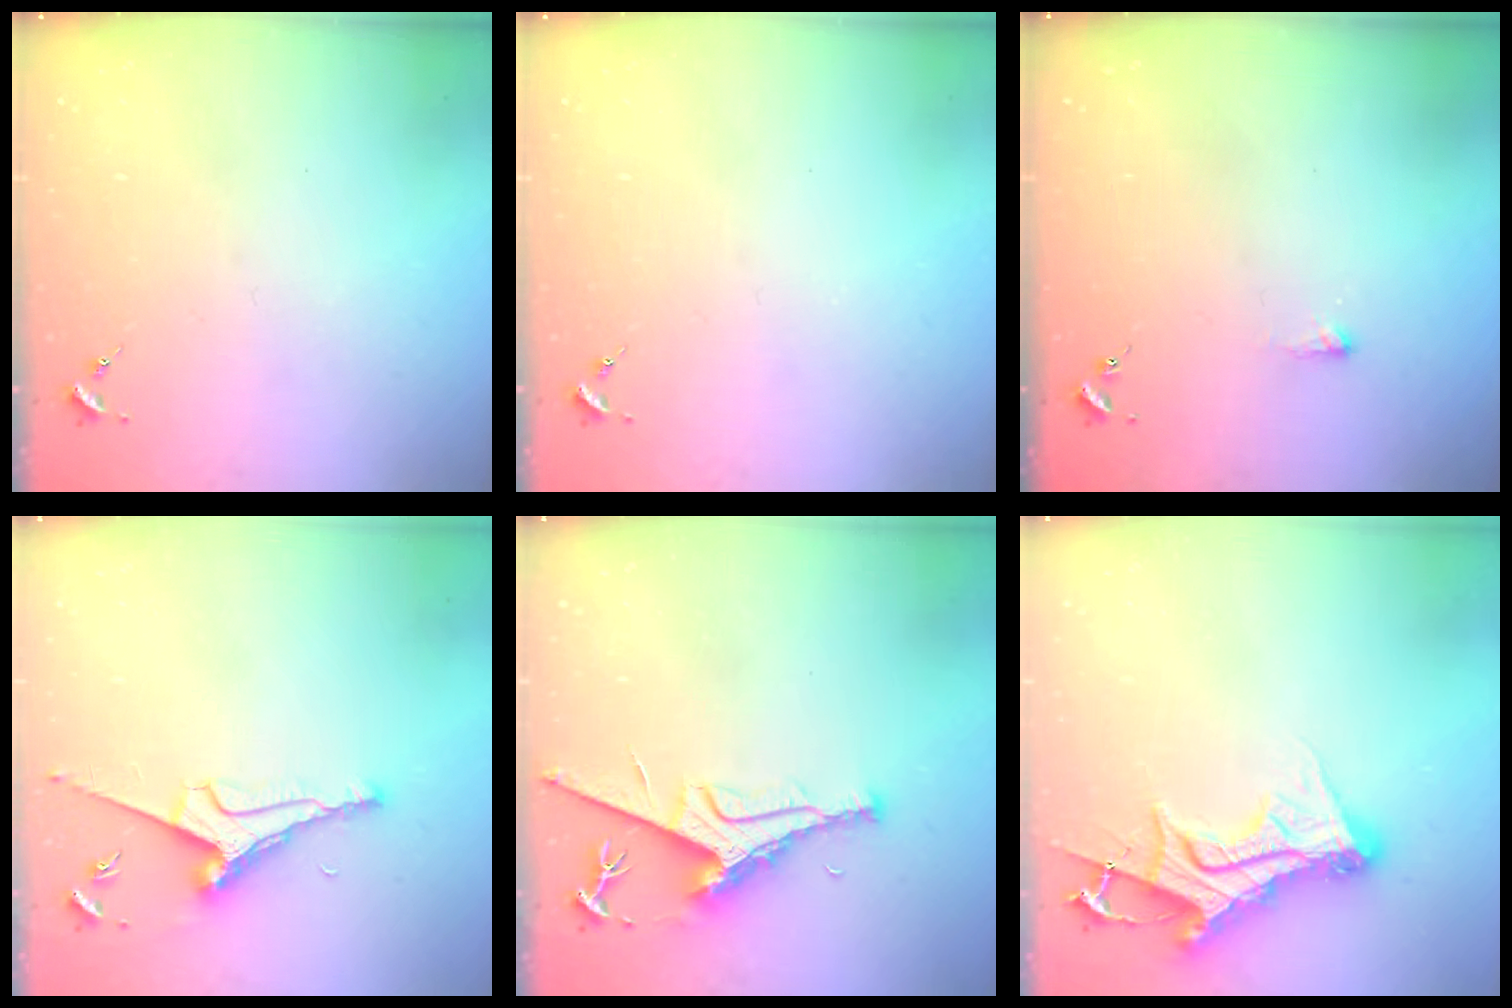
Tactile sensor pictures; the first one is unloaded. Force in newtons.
{"total": 0.0}
{"total": 2.7, "press": 2.7, "slide": 0.5}
{"total": 8.2, "press": 8.1, "slide": 1.0}
{"total": 8.1, "press": 8.0, "slide": 1.0}
{"total": 13.9, "press": 13.9, "slide": 1.2}